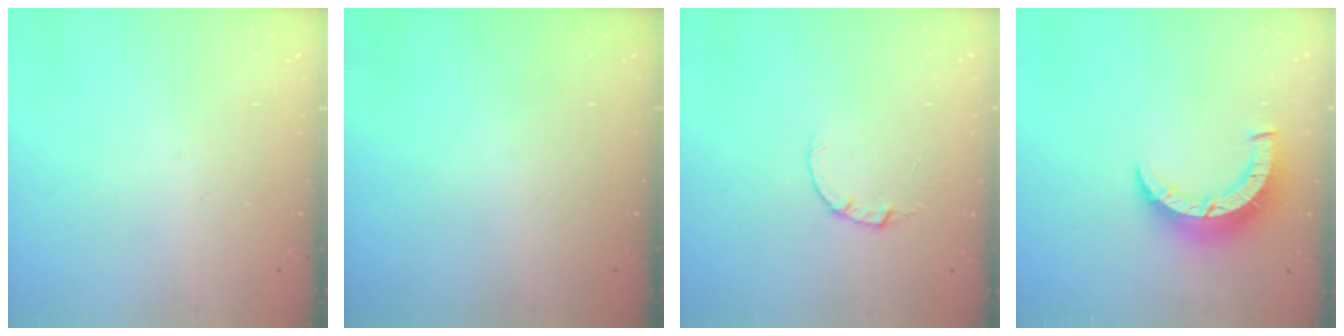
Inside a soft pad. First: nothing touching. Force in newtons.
{"total": 0.0}
{"total": 2.0, "press": 2.0, "slide": 0.2}
{"total": 8.3, "press": 8.3, "slide": 0.6}